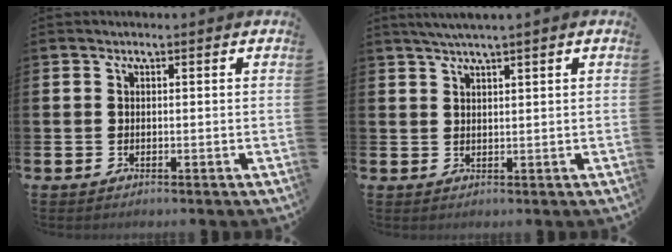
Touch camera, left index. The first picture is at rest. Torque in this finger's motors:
{"motor_torque": [0.11, -0.66, 0.41, 0.17]}